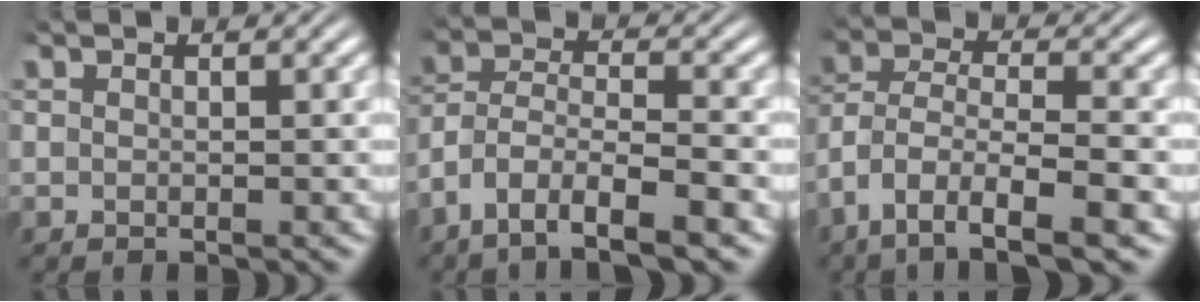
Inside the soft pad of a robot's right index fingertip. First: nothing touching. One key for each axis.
{"total": 7.6, "fx": -3.6, "fy": 4.9, "fz": 4.6, "tx": -0.103, "ty": -0.034, "tz": -0.055}
{"total": 7.9, "fx": -3.4, "fy": 4.6, "fz": 5.5, "tx": -0.122, "ty": -0.045, "tz": -0.038}